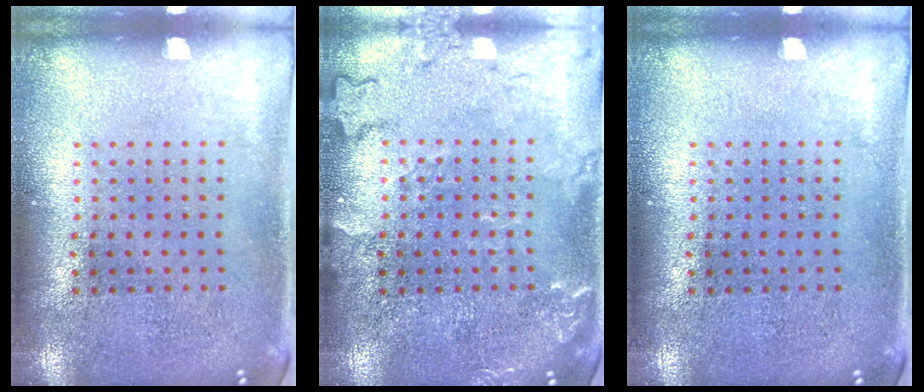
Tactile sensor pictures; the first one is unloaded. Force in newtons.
{"total": 2.5, "press": 2.5, "slide": 0.4}
{"total": 0.0}